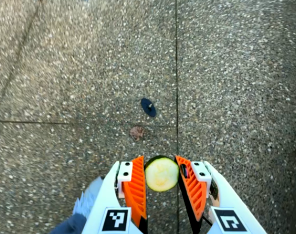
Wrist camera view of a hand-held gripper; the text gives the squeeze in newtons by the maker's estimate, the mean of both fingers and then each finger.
{"total": 10.4, "left": 10.4, "right": 10.4}